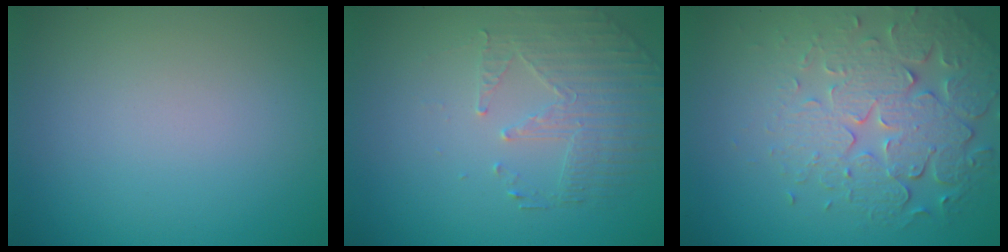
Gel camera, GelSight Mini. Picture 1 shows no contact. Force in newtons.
{"total": 2.2, "press": 1.8, "slide": 1.2}
{"total": 6.5, "press": 5.0, "slide": 4.2}